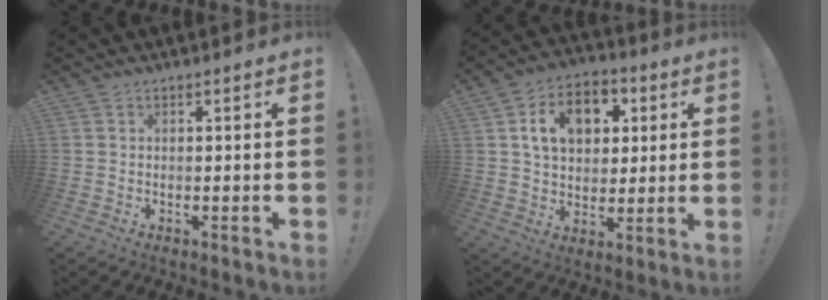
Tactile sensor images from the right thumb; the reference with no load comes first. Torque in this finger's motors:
{"motor_torque": [0.51, 0.61, 0.31, -0.04, 0.18]}